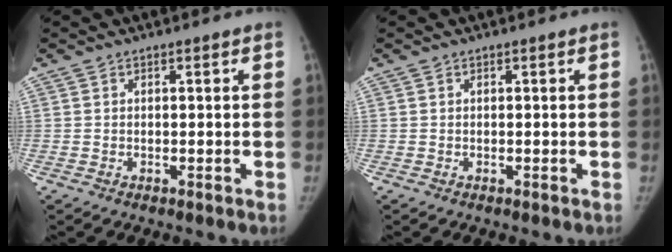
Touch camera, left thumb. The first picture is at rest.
{"total": 0.0}